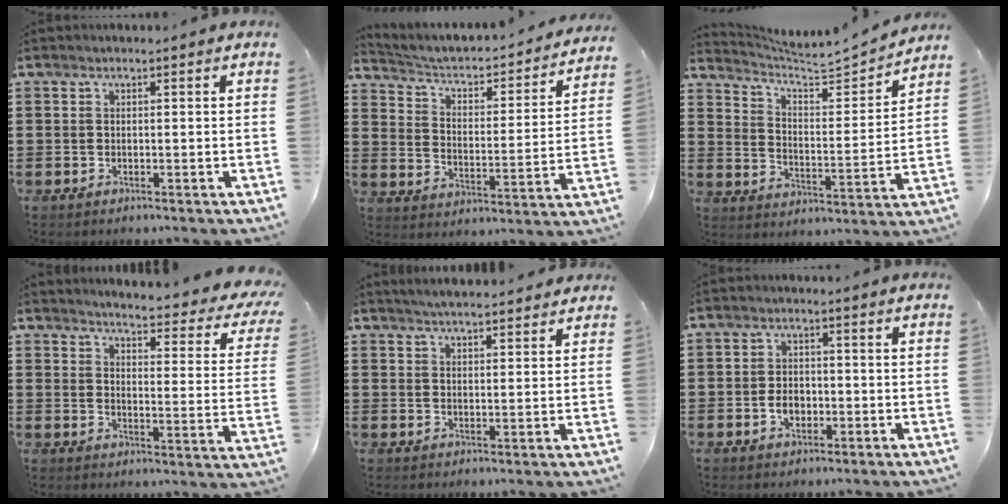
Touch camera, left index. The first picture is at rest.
{"total": 2.5, "force": [1.9, 1.1, 1.1], "torque": [-0.039, -0.026, 0.020]}
{"total": 4.8, "force": [4.5, 0.5, 1.4], "torque": [-0.045, -0.044, 0.067]}
{"total": 4.2, "force": [3.6, -0.4, 2.2], "torque": [-0.046, -0.040, 0.049]}
{"total": 3.0, "force": [2.9, -0.2, 0.5], "torque": [-0.018, -0.006, 0.053]}
{"total": 2.9, "force": [-0.9, 2.0, 1.9], "torque": [-0.039, 0.001, -0.017]}